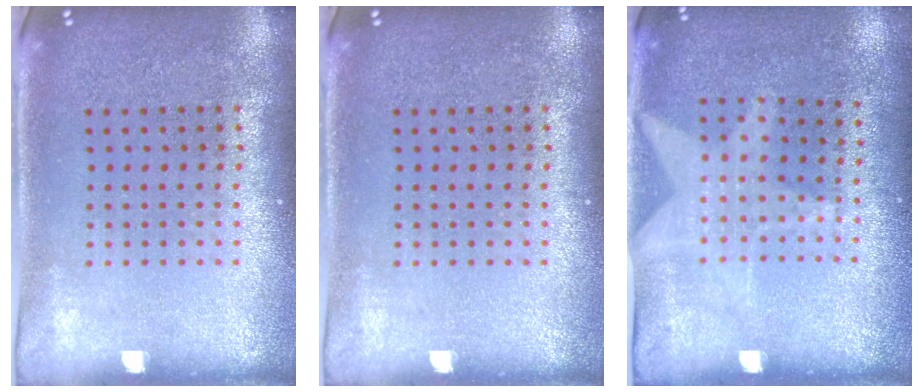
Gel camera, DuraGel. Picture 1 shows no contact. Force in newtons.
{"total": 0.0}
{"total": 1.3, "press": 0.9, "slide": 0.9}